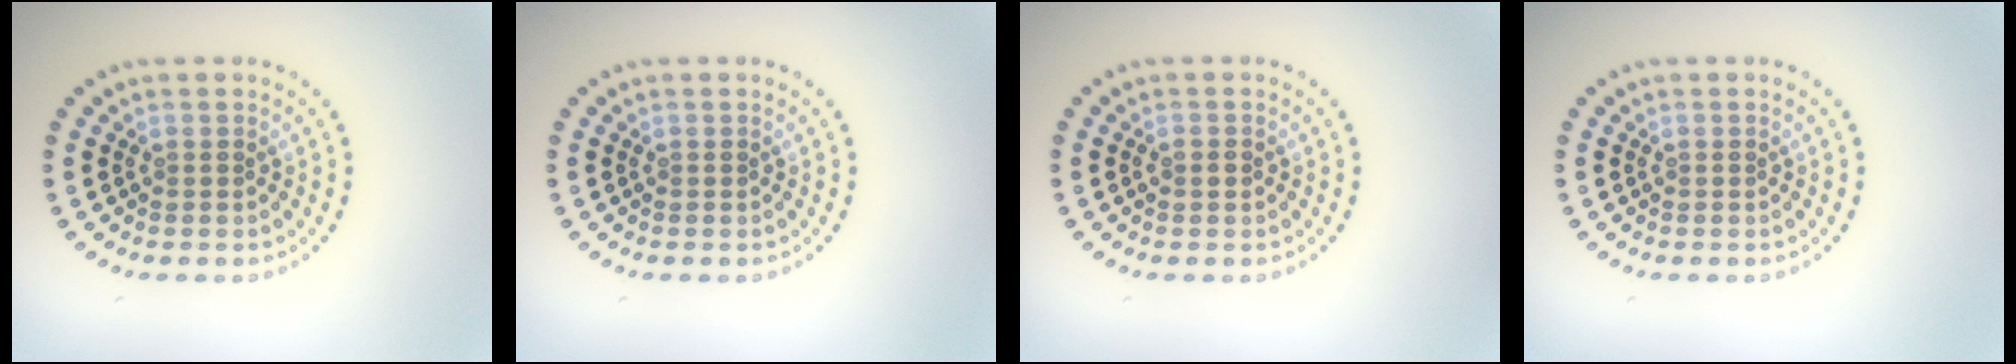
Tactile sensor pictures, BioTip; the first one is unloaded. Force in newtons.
{"total": 0.0}
{"total": 1.1, "press": 1.1, "slide": 0.1}
{"total": 0.0}